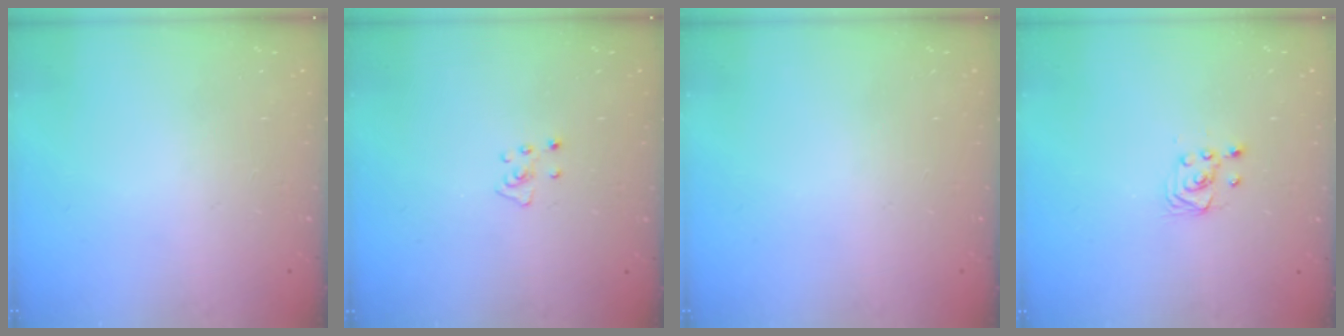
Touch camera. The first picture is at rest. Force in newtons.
{"total": 4.1, "press": 4.0, "slide": 0.5}
{"total": 0.0}
{"total": 2.5, "press": 2.2, "slide": 1.1}